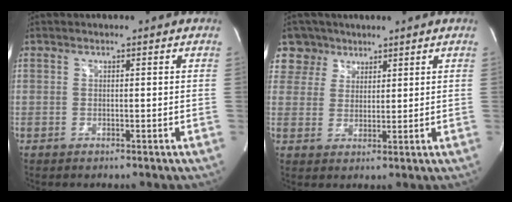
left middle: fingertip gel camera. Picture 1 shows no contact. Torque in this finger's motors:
{"motor_torque": [0.19, -0.15, 0.15, 0.01]}